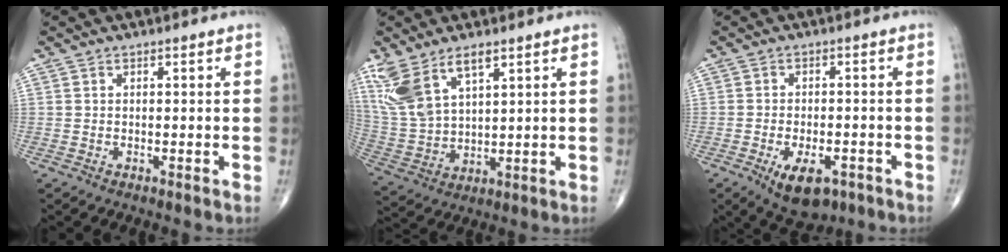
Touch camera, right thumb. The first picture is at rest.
{"total": 11.3, "force": [6.7, 4.9, 7.6], "torque": [-0.162, -0.018, 0.150]}
{"total": 8.2, "force": [-4.1, 4.2, 5.7], "torque": [-0.082, 0.009, -0.055]}